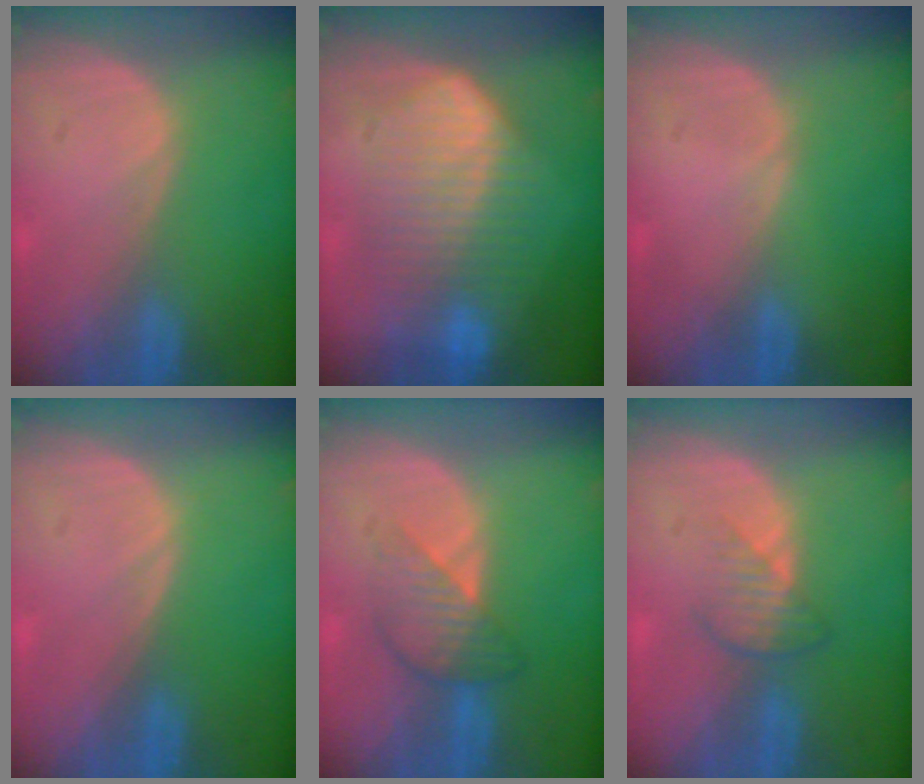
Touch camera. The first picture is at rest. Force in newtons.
{"total": 9.7, "press": 9.7, "slide": 0.8}
{"total": 0.0}
{"total": 0.0}
{"total": 4.6, "press": 4.6, "slide": 0.1}
{"total": 3.5, "press": 3.1, "slide": 1.6}